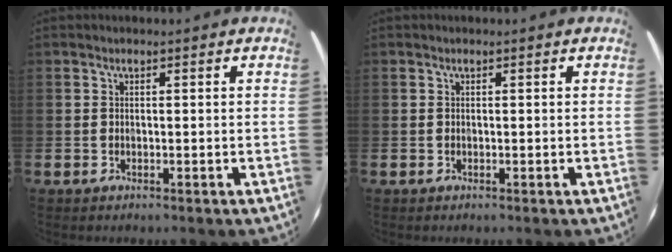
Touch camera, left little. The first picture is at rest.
{"total": 0.0}